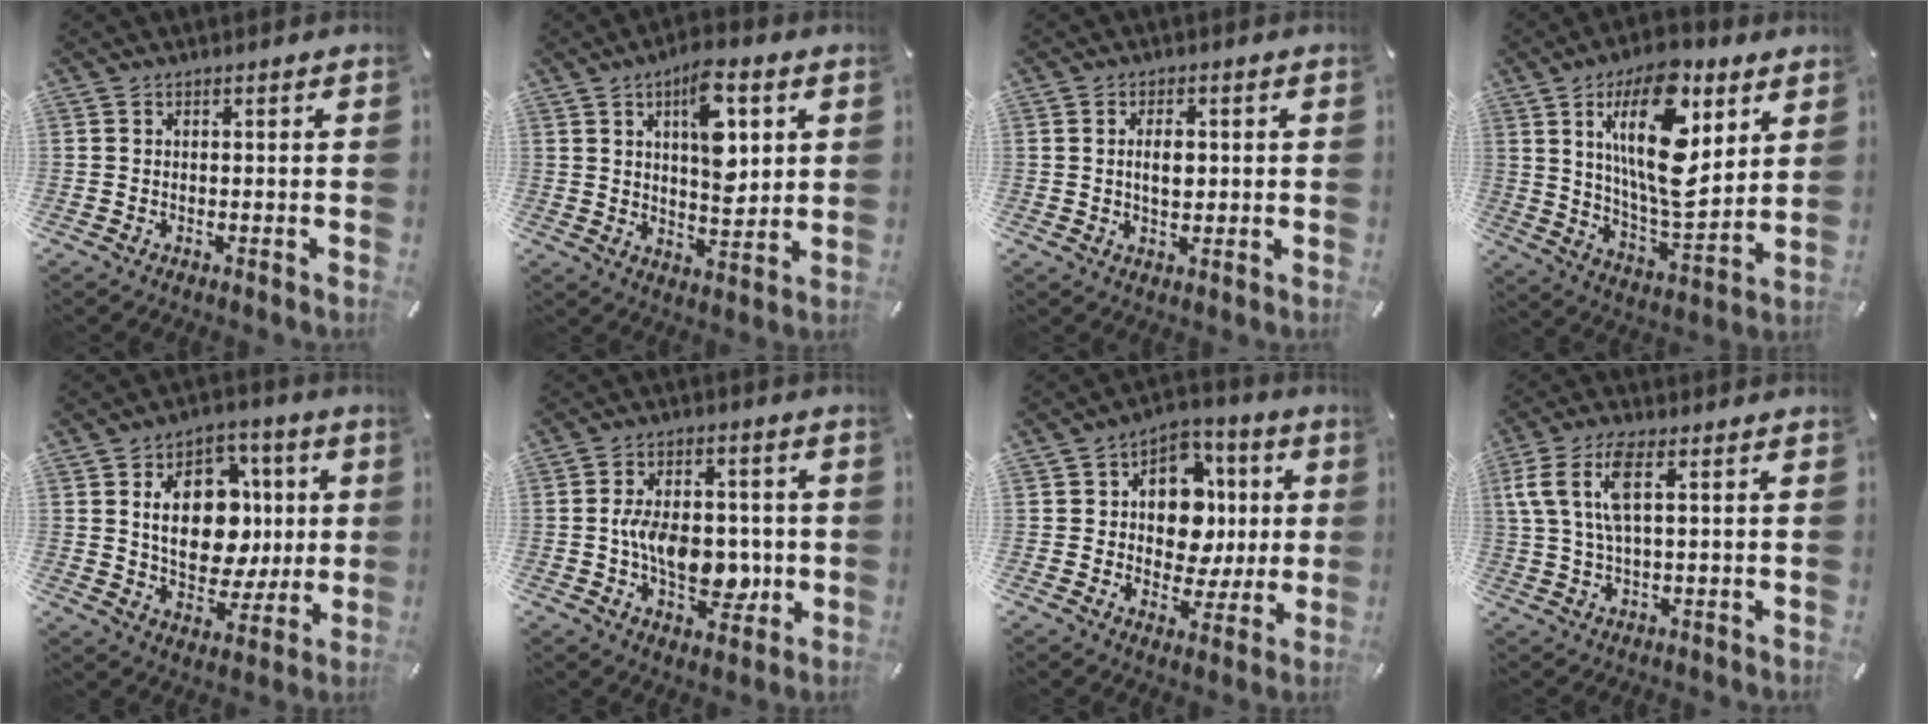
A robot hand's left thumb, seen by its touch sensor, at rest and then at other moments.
{"total": 12.1, "force": [5.0, 5.6, 9.5], "torque": [-0.135, -0.020, 0.080]}
{"total": 4.2, "force": [0.5, 2.4, 3.4], "torque": [-0.054, 0.001, 0.003]}
{"total": 22.5, "force": [9.0, 9.8, 18.2], "torque": [-0.342, -0.035, 0.136]}
{"total": 16.4, "force": [2.5, 12.2, 10.6], "torque": [-0.161, -0.006, 0.047]}
{"total": 12.7, "force": [-1.4, 8.3, 9.6], "torque": [-0.148, 0.009, -0.020]}
{"total": 13.0, "force": [1.2, 10.8, 7.2], "torque": [-0.098, -0.006, 0.028]}
{"total": 9.6, "force": [2.6, 3.6, 8.5], "torque": [-0.185, -0.001, 0.043]}